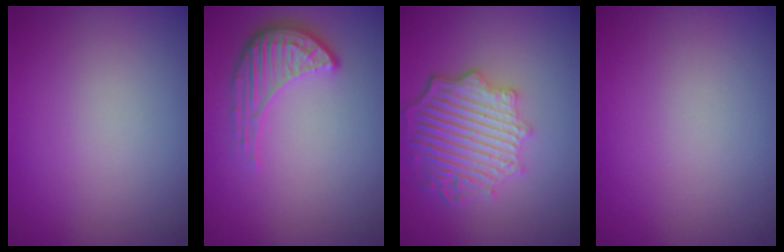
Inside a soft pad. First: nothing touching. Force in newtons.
{"total": 4.1, "press": 3.1, "slide": 2.7}
{"total": 5.8, "press": 4.6, "slide": 3.6}
{"total": 0.0}